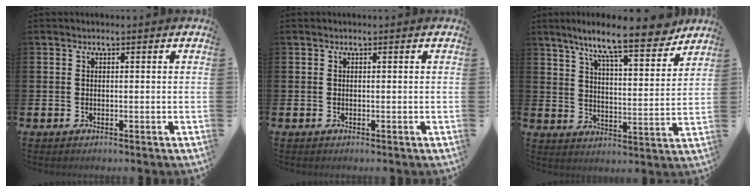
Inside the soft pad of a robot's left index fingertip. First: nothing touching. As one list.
[{"total": 0.0}, {"total": 10.9, "force": [9.3, 0.9, 5.5], "torque": [-0.111, -0.048, 0.157]}]